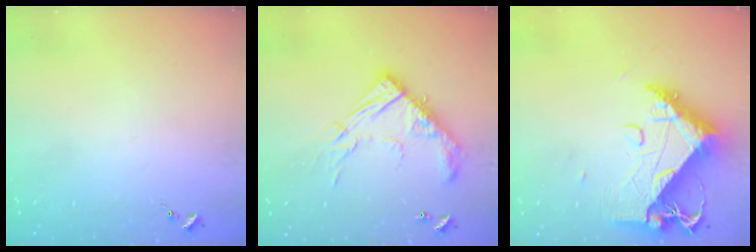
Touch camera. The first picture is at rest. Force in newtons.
{"total": 17.6, "press": 17.6, "slide": 1.2}
{"total": 15.2, "press": 15.1, "slide": 1.3}